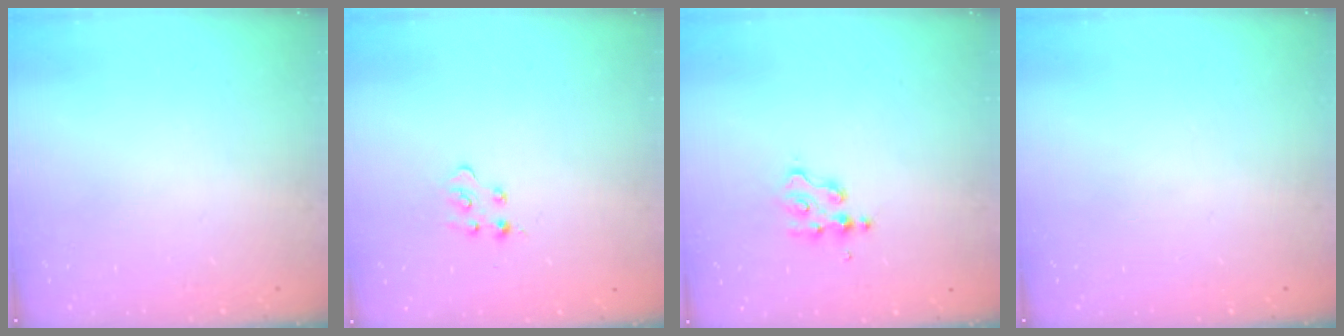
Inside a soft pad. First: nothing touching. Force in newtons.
{"total": 2.9, "press": 2.9, "slide": 0.3}
{"total": 2.8, "press": 2.8, "slide": 0.2}
{"total": 0.0}